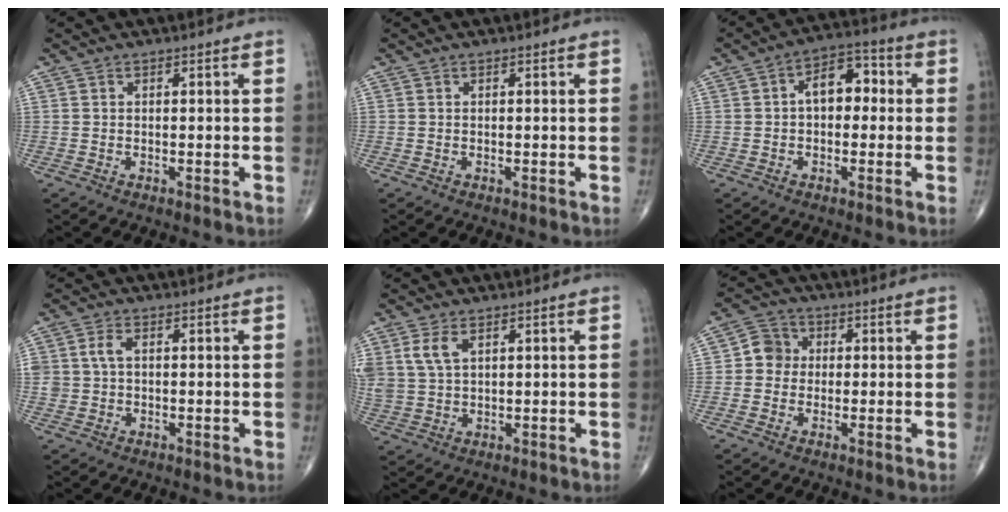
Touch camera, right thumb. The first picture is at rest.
{"total": 0.0}
{"total": 7.8, "force": [0.5, 5.0, 6.0], "torque": [-0.063, 0.029, -0.004]}
{"total": 3.2, "force": [0.4, 2.2, 2.2], "torque": [-0.052, 0.006, 0.009]}
{"total": 5.5, "force": [2.5, 3.2, 3.8], "torque": [-0.085, -0.003, 0.059]}
{"total": 5.0, "force": [0.0, 4.6, 1.8], "torque": [-0.008, 0.011, -0.011]}